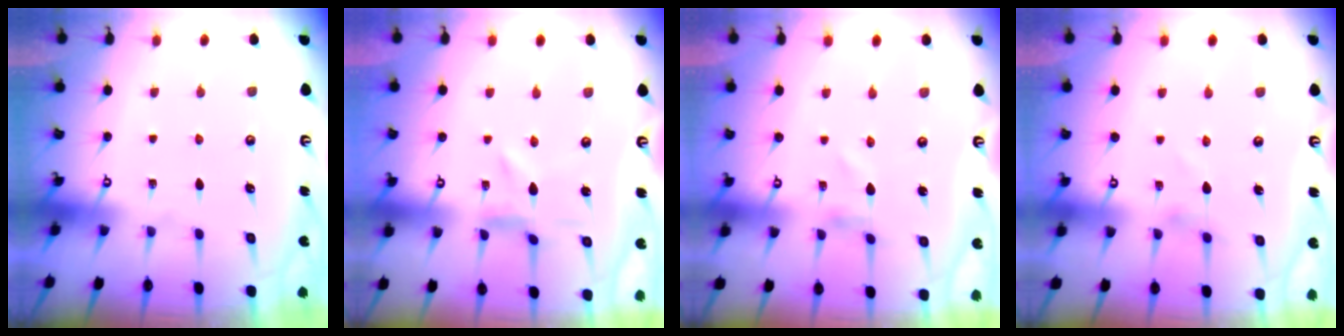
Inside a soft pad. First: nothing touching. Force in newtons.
{"total": 1.1, "press": 1.1, "slide": 0.2}
{"total": 1.0, "press": 1.0, "slide": 0.1}
{"total": 1.5, "press": 1.5, "slide": 0.4}